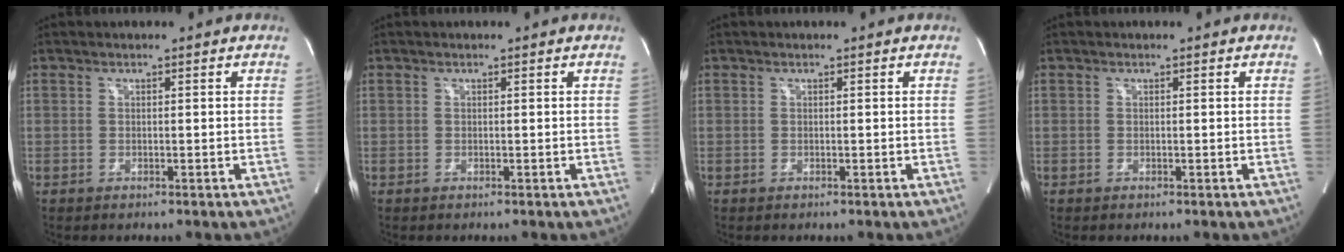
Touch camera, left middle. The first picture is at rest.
{"total": 0.0}
{"total": 0.0}
{"total": 0.0}